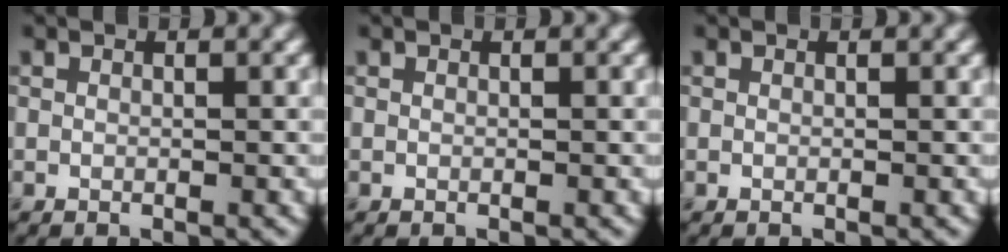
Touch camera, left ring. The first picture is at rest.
{"total": 0.0}
{"total": 0.0}